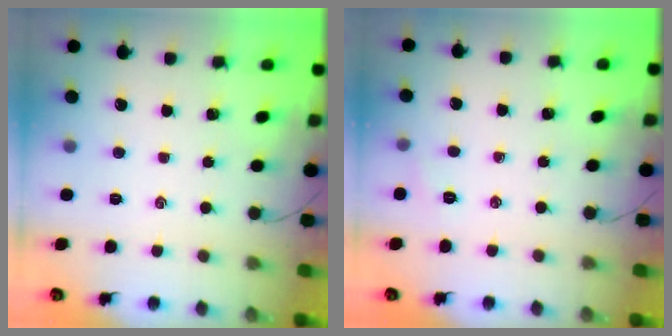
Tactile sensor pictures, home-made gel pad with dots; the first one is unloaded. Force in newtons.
{"total": 3.5, "press": 3.4, "slide": 0.9}